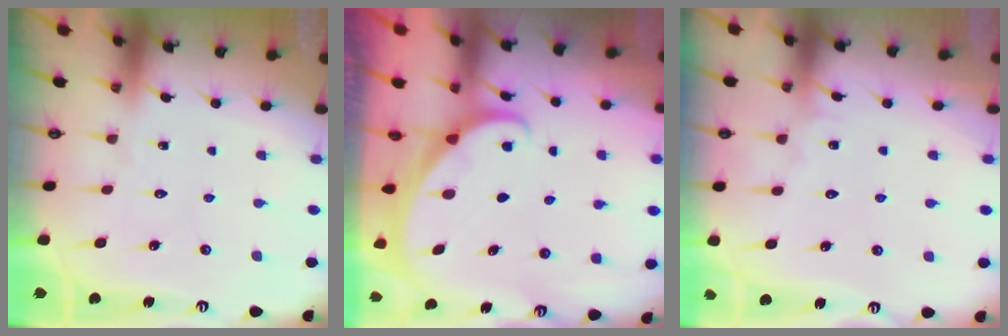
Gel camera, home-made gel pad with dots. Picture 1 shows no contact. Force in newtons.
{"total": 1.2, "press": 1.2, "slide": 0.1}
{"total": 2.7, "press": 2.7, "slide": 0.3}